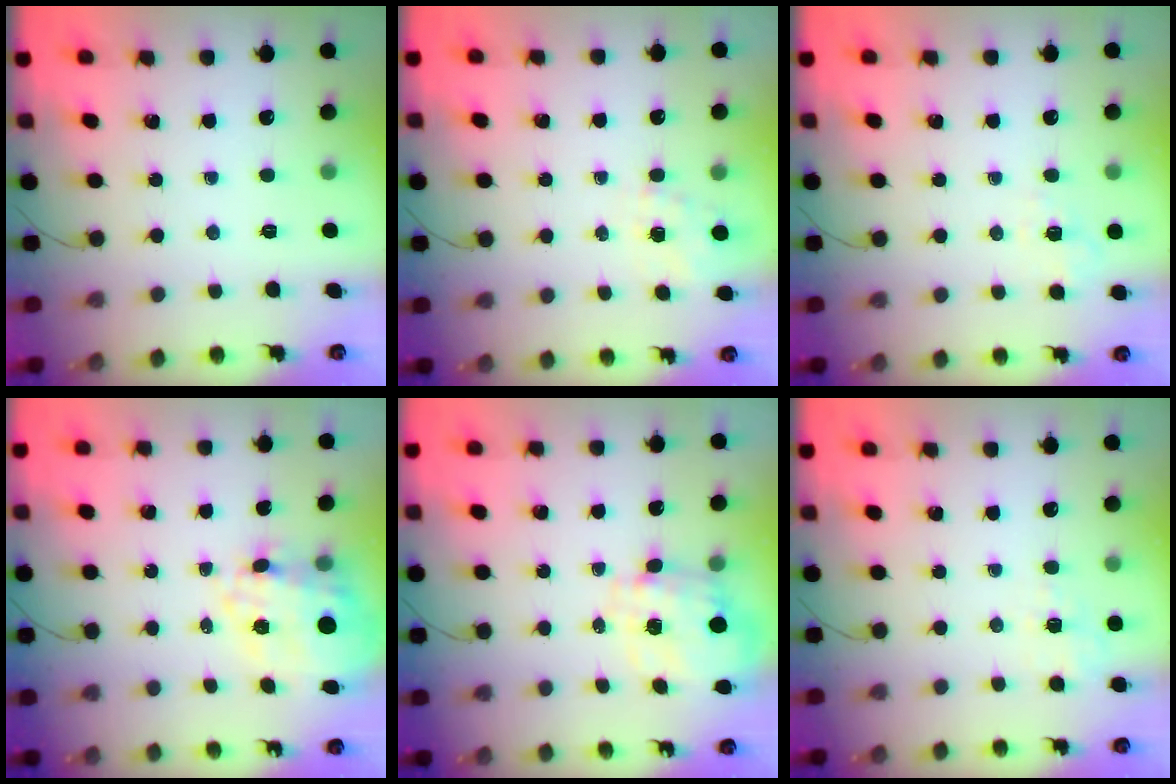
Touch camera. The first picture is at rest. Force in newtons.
{"total": 1.4, "press": 0.8, "slide": 1.1}
{"total": 2.4, "press": 1.7, "slide": 1.7}
{"total": 15.7, "press": 15.3, "slide": 3.9}
{"total": 2.9, "press": 2.7, "slide": 1.2}
{"total": 3.6, "press": 3.2, "slide": 1.8}